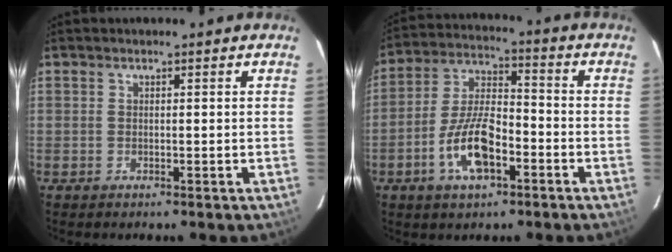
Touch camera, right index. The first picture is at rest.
{"total": 11.8, "force": [-5.2, 4.9, 9.4], "torque": [-0.194, 0.006, -0.094]}